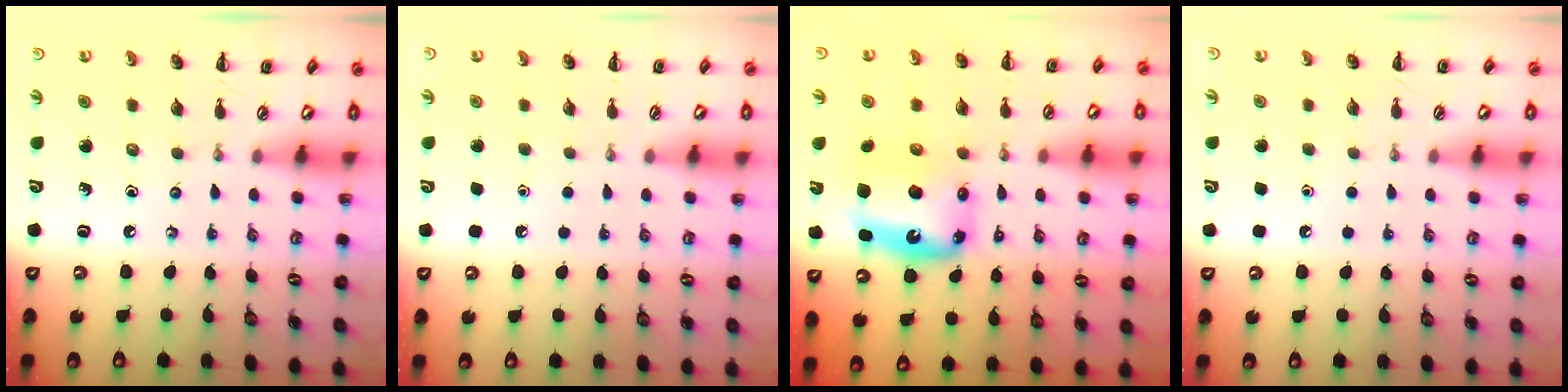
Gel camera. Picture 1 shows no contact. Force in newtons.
{"total": 1.8, "press": 1.7, "slide": 0.1}
{"total": 10.2, "press": 9.8, "slide": 2.9}
{"total": 1.8, "press": 1.7, "slide": 0.1}